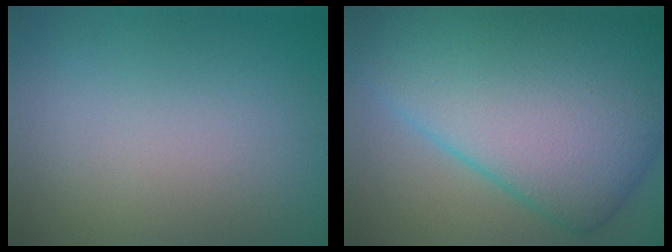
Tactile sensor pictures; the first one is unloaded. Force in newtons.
{"total": 15.8, "press": 15.8, "slide": 0.1}